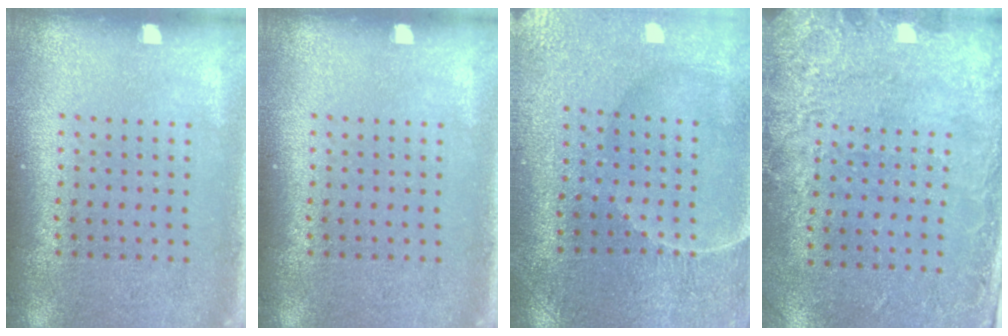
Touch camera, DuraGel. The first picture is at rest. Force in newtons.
{"total": 0.0}
{"total": 1.0, "press": 0.9, "slide": 0.3}
{"total": 2.7, "press": 1.9, "slide": 1.9}